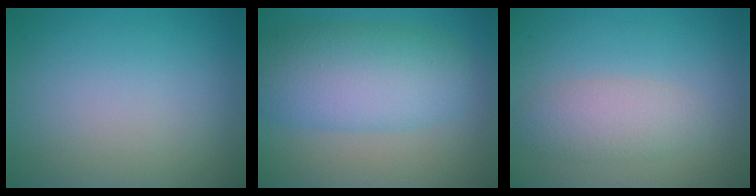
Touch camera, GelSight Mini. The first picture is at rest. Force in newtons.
{"total": 7.6, "press": 7.6, "slide": 0.4}
{"total": 2.8, "press": 2.8, "slide": 0.3}